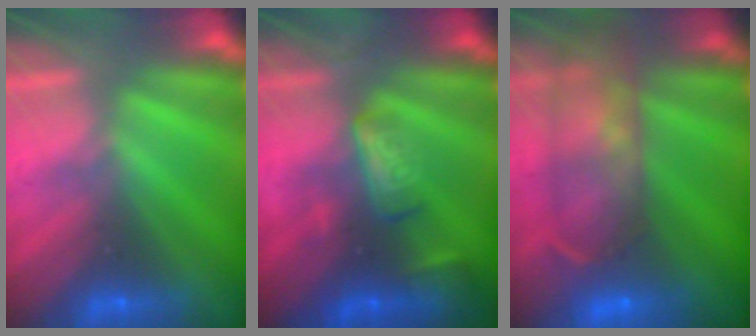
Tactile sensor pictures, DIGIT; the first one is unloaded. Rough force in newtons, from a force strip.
{"total": 2.7}
{"total": 6.7}